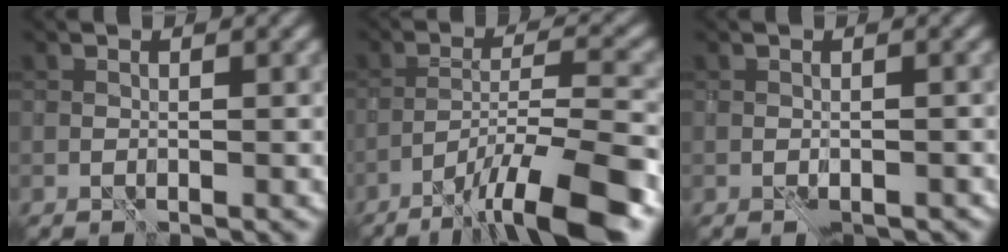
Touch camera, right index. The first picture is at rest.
{"total": 10.8, "force": [-7.4, 2.2, 7.6], "torque": [-0.123, 0.010, -0.119]}
{"total": 1.7, "force": [-1.4, 0.7, 0.6], "torque": [-0.015, 0.004, -0.019]}